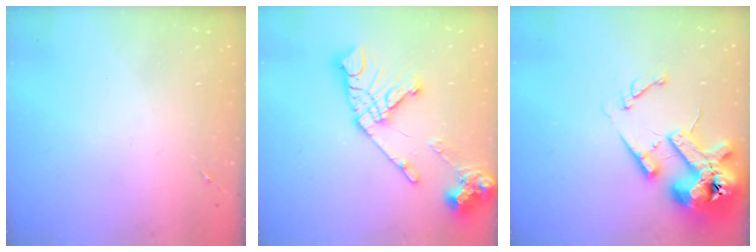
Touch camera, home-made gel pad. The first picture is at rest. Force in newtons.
{"total": 20.4, "press": 20.3, "slide": 2.5}
{"total": 17.7, "press": 17.6, "slide": 2.4}